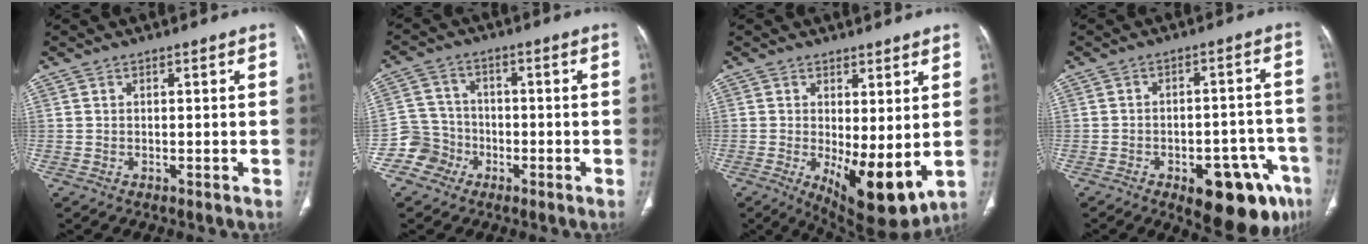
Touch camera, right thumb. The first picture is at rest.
{"total": 6.3, "force": [-3.1, 5.5, -0.1], "torque": [0.033, 0.031, -0.063]}
{"total": 11.0, "force": [-1.1, 4.1, 10.1], "torque": [-0.150, -0.028, -0.002]}
{"total": 16.5, "force": [-8.5, 7.3, 12.1], "torque": [-0.096, 0.045, -0.099]}